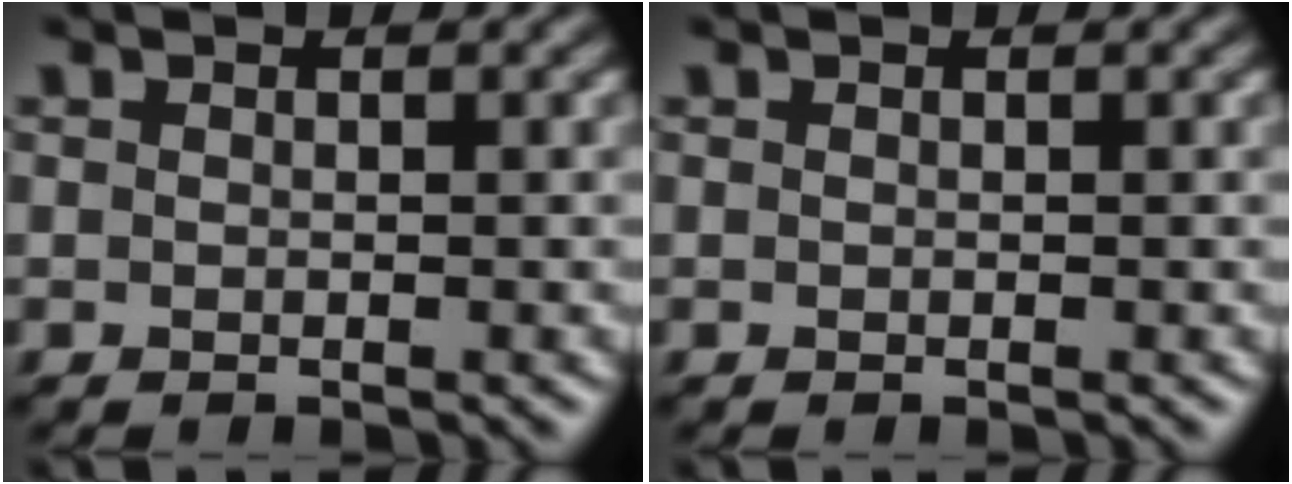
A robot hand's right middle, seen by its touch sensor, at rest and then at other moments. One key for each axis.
{"total": 0.0}